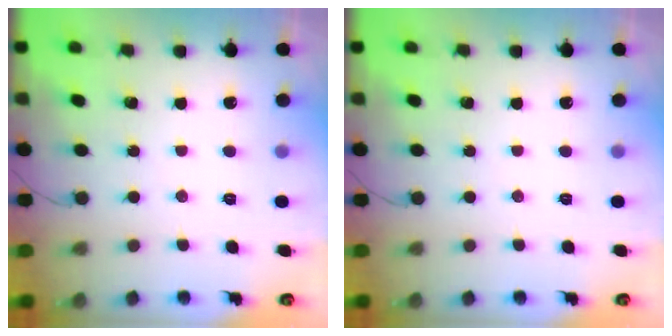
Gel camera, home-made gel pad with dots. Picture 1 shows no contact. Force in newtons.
{"total": 0.0}